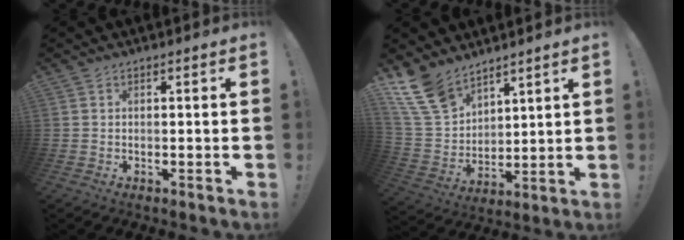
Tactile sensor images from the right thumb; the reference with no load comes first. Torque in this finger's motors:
{"motor_torque": [0.25, 0.54, 0.81, 0.79, 0.02]}